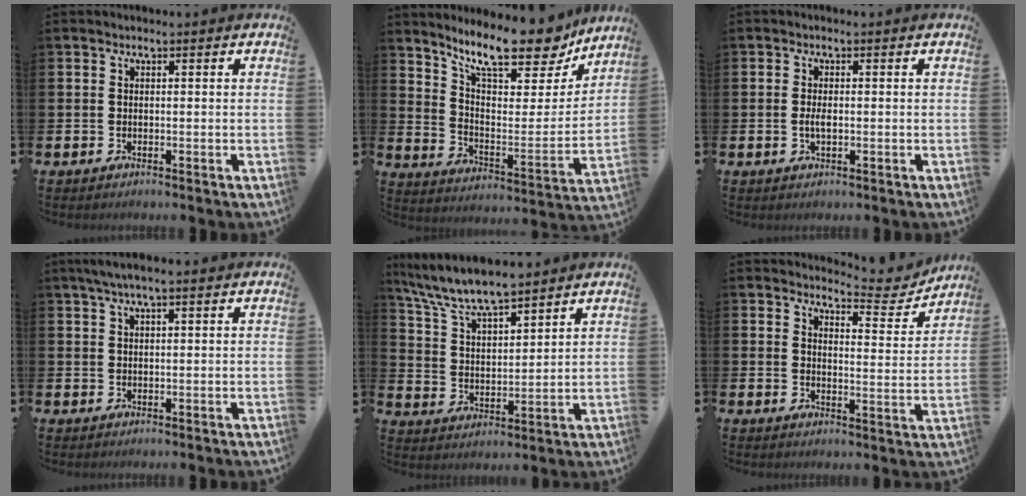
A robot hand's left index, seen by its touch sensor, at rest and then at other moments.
{"total": 12.8, "force": [11.2, 3.2, 5.3], "torque": [-0.120, -0.076, 0.193]}
{"total": 1.8, "force": [-0.2, 0.8, 1.6], "torque": [-0.024, -0.001, -0.005]}
{"total": 3.0, "force": [2.1, 0.4, 2.0], "torque": [-0.040, 0.002, 0.037]}
{"total": 7.7, "force": [7.2, 1.1, 2.5], "torque": [-0.084, -0.038, 0.128]}
{"total": 4.8, "force": [4.7, 0.9, 0.8], "torque": [-0.012, -0.037, 0.074]}